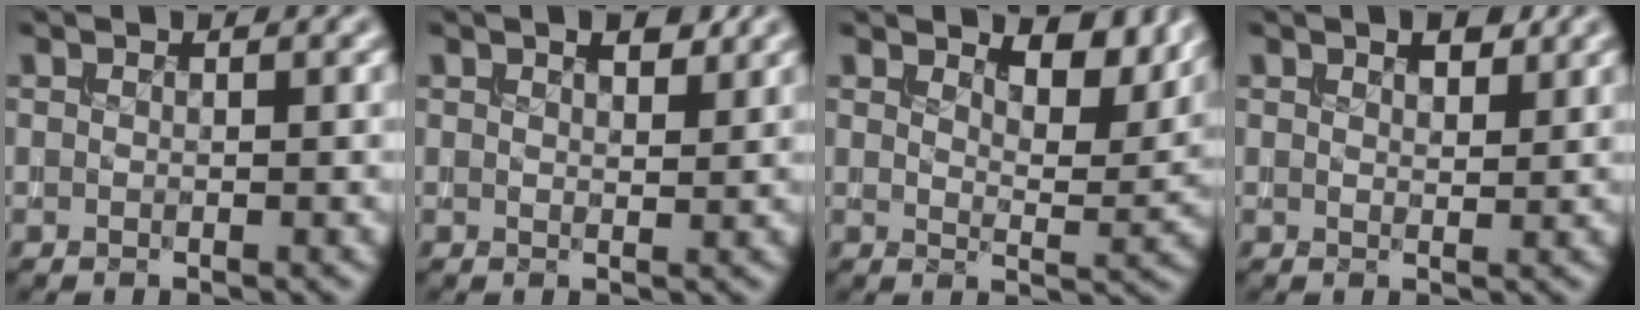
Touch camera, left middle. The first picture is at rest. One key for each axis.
{"total": 1.7, "fx": 1.1, "fy": 0.6, "fz": 1.1, "tx": -0.016, "ty": 0.002, "tz": 0.020}
{"total": 5.5, "fx": 4.0, "fy": 2.0, "fz": 3.3, "tx": -0.049, "ty": -0.004, "tz": 0.054}
{"total": 1.6, "fx": 1.1, "fy": 0.6, "fz": 1.0, "tx": -0.014, "ty": 0.002, "tz": 0.020}